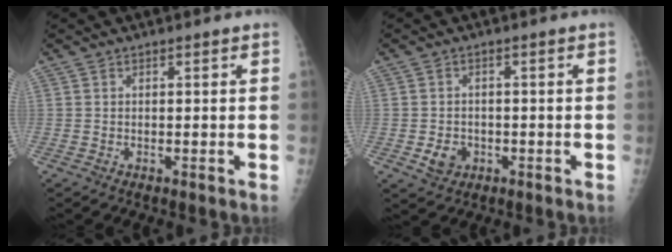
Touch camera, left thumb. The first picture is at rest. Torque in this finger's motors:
{"motor_torque": [-0.16, 0.13, 0.08, 0.03, 0.00]}